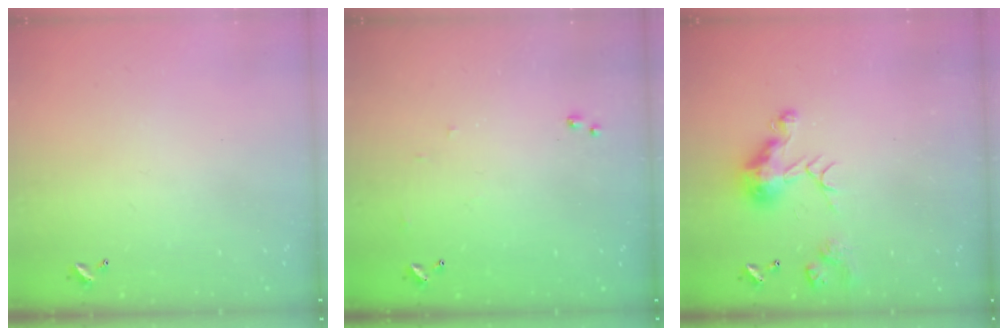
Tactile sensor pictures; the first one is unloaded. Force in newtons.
{"total": 6.4, "press": 6.4, "slide": 0.8}
{"total": 7.9, "press": 7.8, "slide": 0.9}